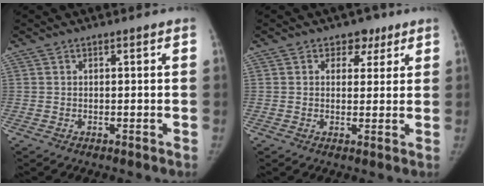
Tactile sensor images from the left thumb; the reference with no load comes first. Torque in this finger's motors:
{"motor_torque": [-0.01, 0.02, 0.16, 0.32, 0.00]}